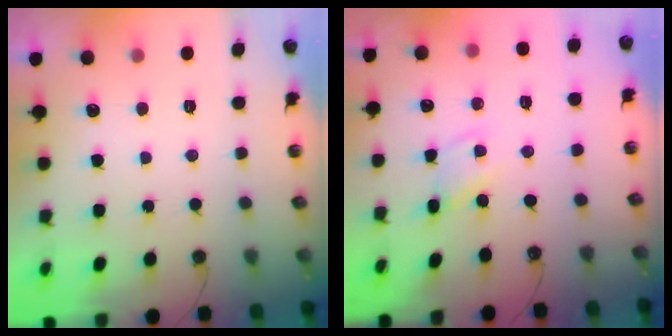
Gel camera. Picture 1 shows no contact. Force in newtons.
{"total": 1.8, "press": 1.8, "slide": 0.2}